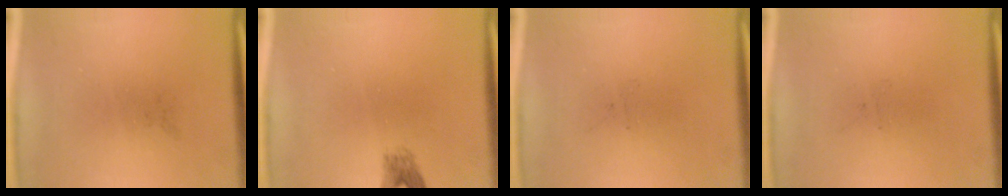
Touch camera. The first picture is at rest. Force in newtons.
{"total": 1.8}
{"total": 0.0}
{"total": 0.0}